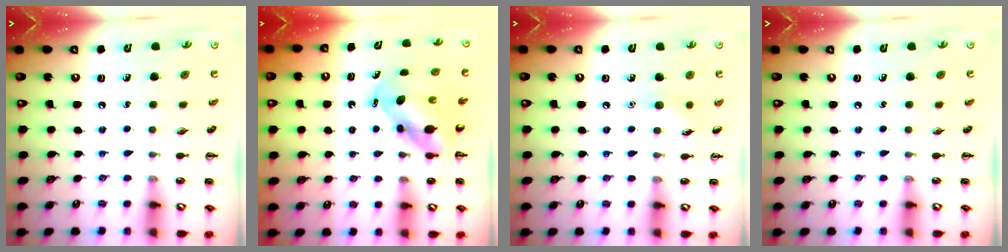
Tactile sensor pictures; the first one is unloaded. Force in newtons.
{"total": 5.1, "press": 5.0, "slide": 0.9}
{"total": 5.1, "press": 4.9, "slide": 1.4}
{"total": 0.0}